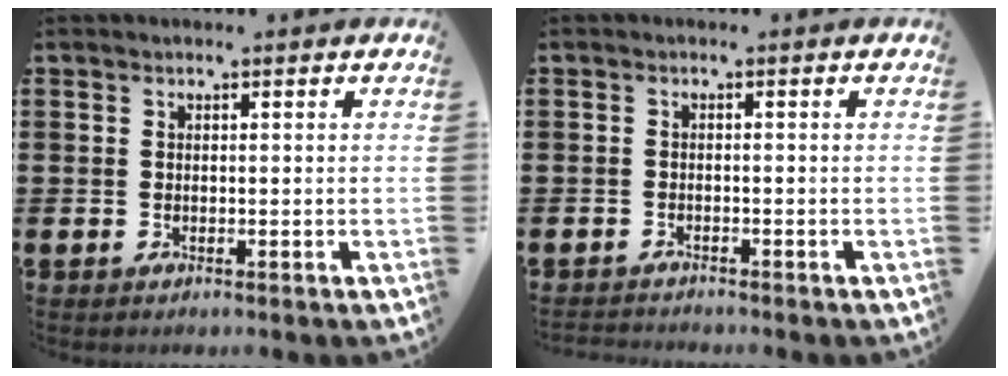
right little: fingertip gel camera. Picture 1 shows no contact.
{"total": 0.9, "force": [-0.9, 0.0, -0.1], "torque": [-0.002, 0.000, -0.019]}